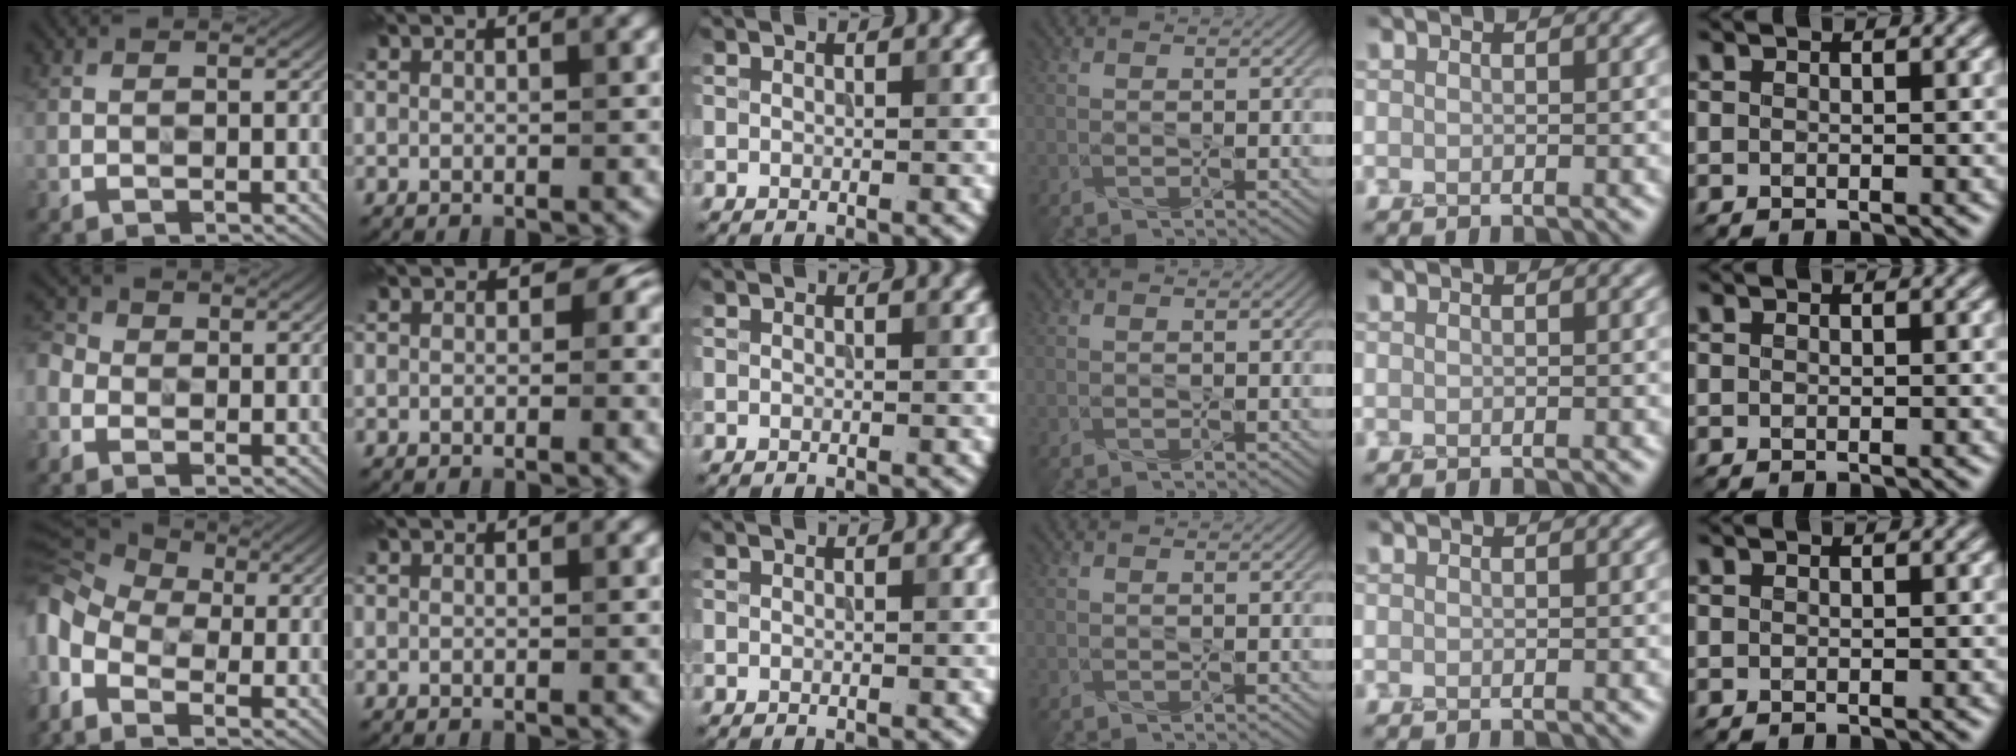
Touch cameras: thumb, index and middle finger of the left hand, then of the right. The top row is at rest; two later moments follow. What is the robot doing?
{"motion": "press", "object": "grip strengthener"}